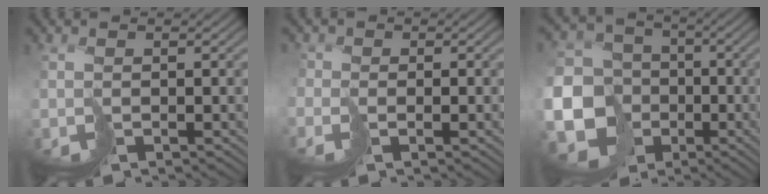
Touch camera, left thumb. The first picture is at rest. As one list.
[{"total": 1.1, "force": [-0.6, 0.1, -0.9], "torque": [0.033, 0.003, -0.016]}, {"total": 18.8, "force": [-6.3, 16.1, 7.4], "torque": [-0.212, -0.057, -0.119]}]